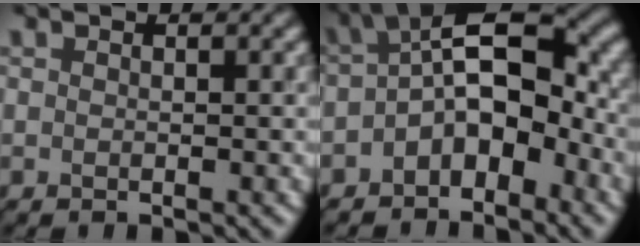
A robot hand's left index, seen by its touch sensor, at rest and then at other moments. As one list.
[{"total": 8.4, "force": [-1.6, 4.5, 7.0], "torque": [-0.103, 0.021, -0.041]}]